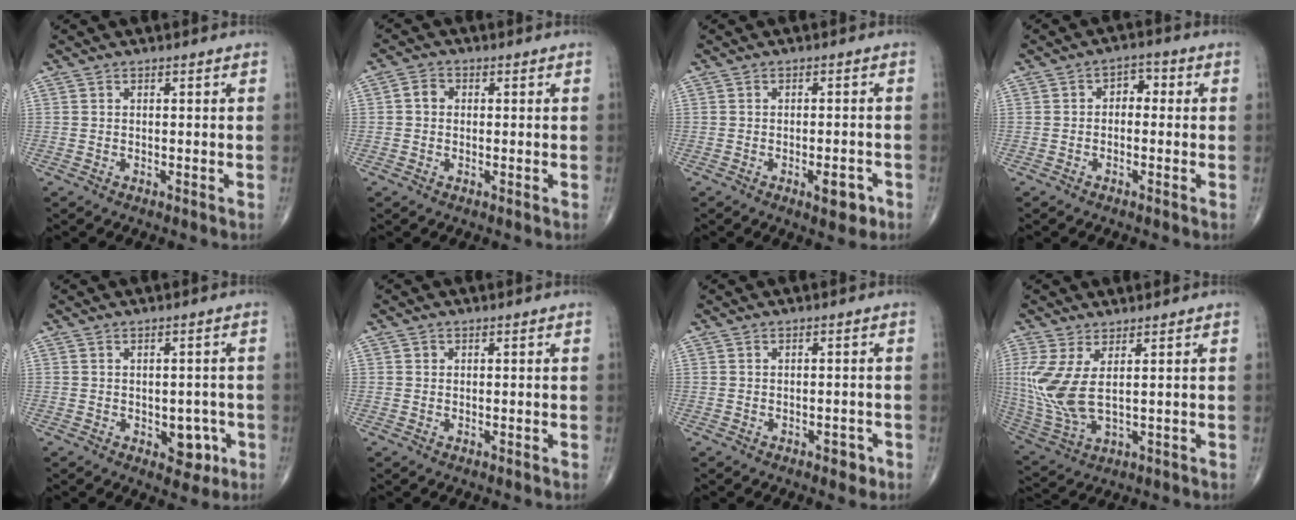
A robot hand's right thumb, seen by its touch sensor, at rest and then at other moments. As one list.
[{"total": 2.5, "force": [0.1, 2.1, 1.4], "torque": [-0.015, 0.010, -0.003]}, {"total": 4.3, "force": [-2.1, 1.6, 3.4], "torque": [-0.033, 0.005, -0.025]}, {"total": 3.4, "force": [0.0, 2.4, 2.4], "torque": [-0.011, 0.017, -0.014]}, {"total": 4.9, "force": [-1.5, 3.2, 3.4], "torque": [-0.009, 0.004, -0.013]}, {"total": 0.7, "force": [0.2, 0.6, 0.1], "torque": [0.003, 0.001, 0.003]}, {"total": 2.0, "force": [-1.1, 1.1, 1.2], "torque": [-0.005, 0.004, -0.014]}, {"total": 10.4, "force": [2.0, 4.1, 9.3], "torque": [-0.230, -0.017, 0.055]}]